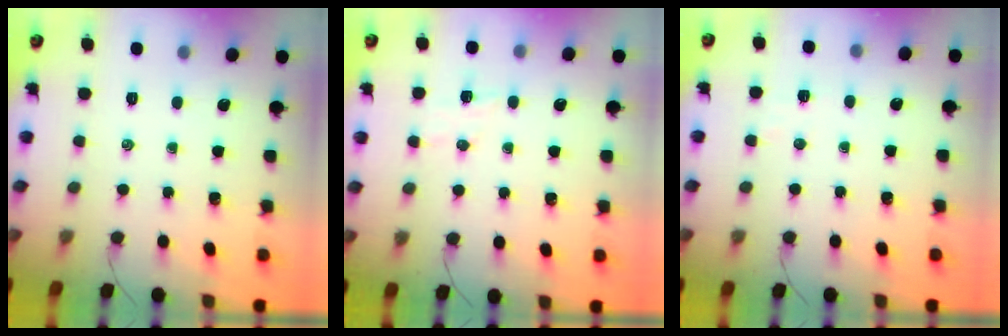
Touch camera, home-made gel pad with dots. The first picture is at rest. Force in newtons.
{"total": 5.4, "press": 5.3, "slide": 1.2}
{"total": 2.9, "press": 2.8, "slide": 0.6}